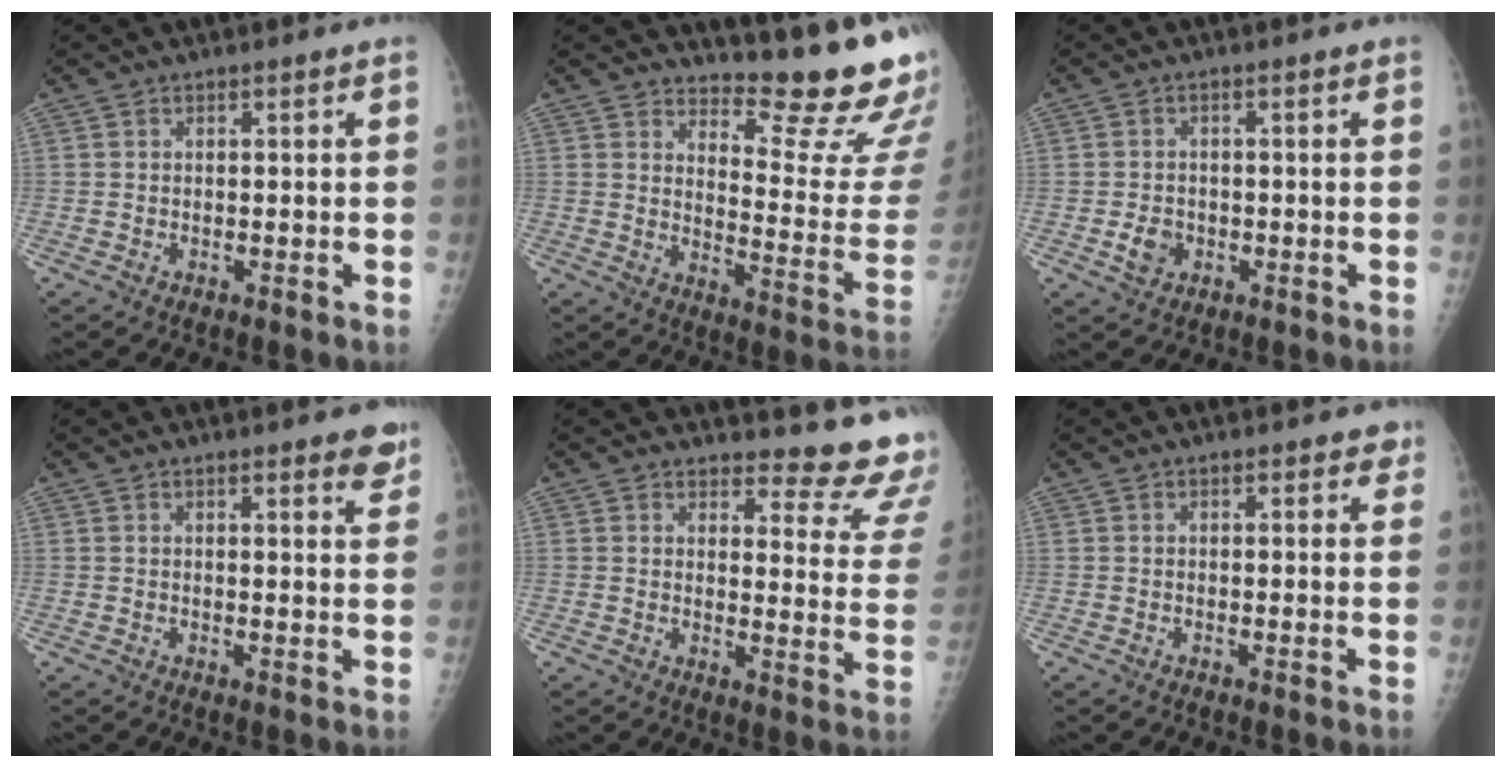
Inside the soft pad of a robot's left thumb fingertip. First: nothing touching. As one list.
[{"total": 17.3, "force": [14.7, 3.5, 8.4], "torque": [-0.073, -0.164, 0.183]}, {"total": 3.3, "force": [-1.0, 2.7, 1.7], "torque": [-0.022, 0.003, -0.014]}, {"total": 4.5, "force": [3.2, 1.1, 3.0], "torque": [-0.021, -0.014, 0.033]}, {"total": 14.3, "force": [13.3, 3.3, 4.1], "torque": [-0.011, -0.144, 0.131]}, {"total": 2.2, "force": [1.5, 1.2, 1.1], "torque": [0.009, -0.003, 0.012]}]